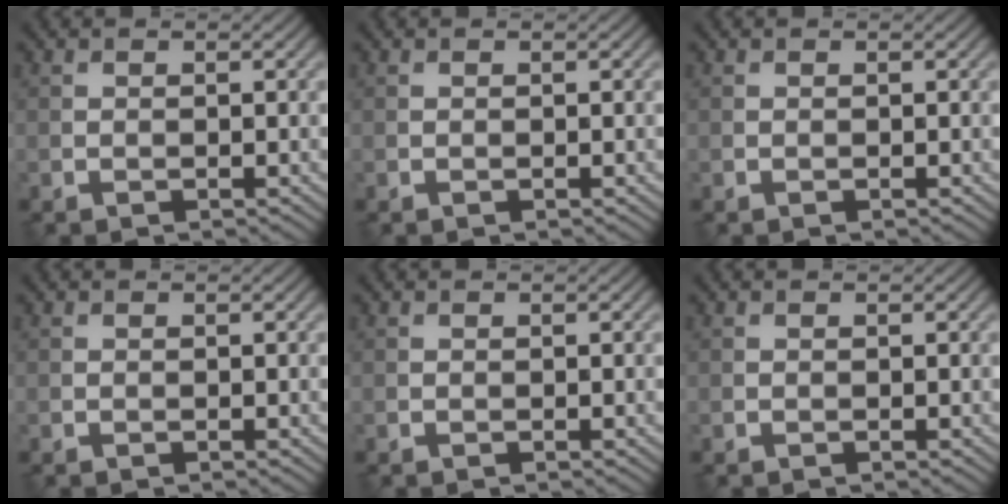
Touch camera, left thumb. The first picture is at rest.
{"total": 0.0}
{"total": 0.0}
{"total": 0.0}
{"total": 0.0}
{"total": 0.0}